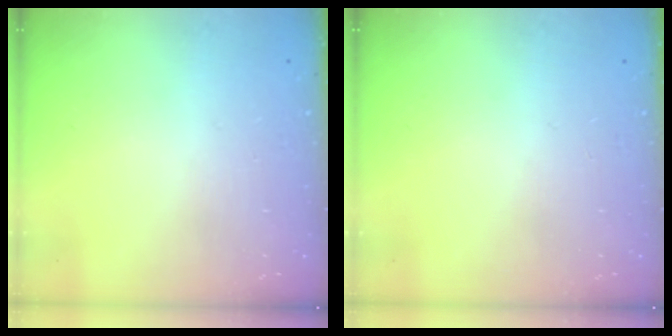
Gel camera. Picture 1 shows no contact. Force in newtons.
{"total": 0.0}